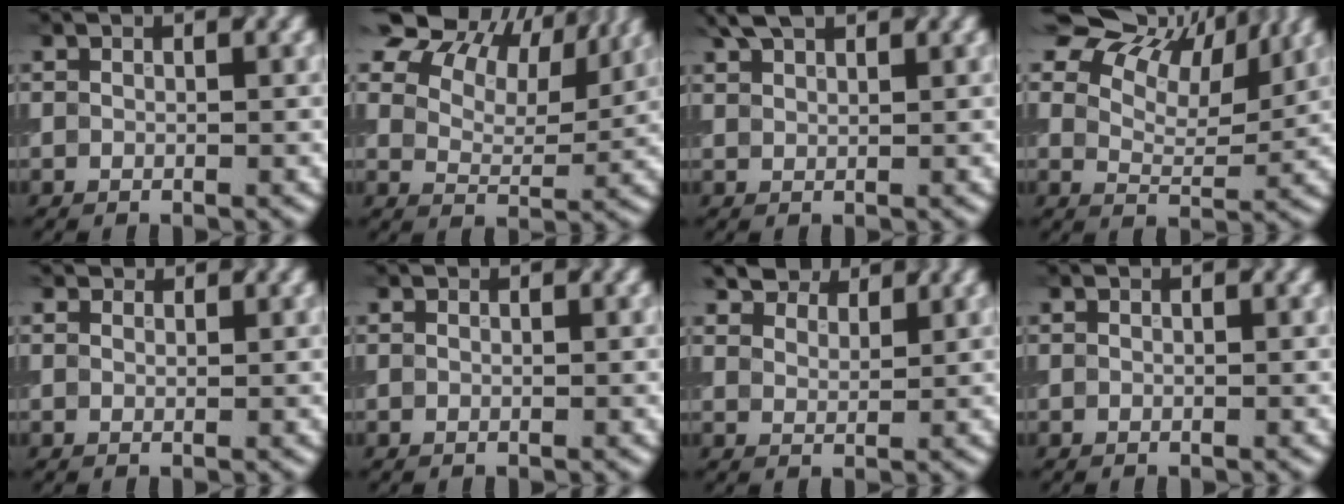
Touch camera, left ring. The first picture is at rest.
{"total": 13.0, "force": [8.4, 6.9, 7.0], "torque": [-0.130, 0.028, 0.152]}
{"total": 3.5, "force": [2.7, 1.3, 1.9], "torque": [-0.042, 0.015, 0.051]}
{"total": 12.3, "force": [8.4, 6.0, 6.6], "torque": [-0.115, 0.025, 0.143]}
{"total": 0.8, "force": [0.7, 0.3, 0.1], "torque": [-0.006, -0.003, 0.008]}
{"total": 0.0}
{"total": 5.2, "force": [4.4, 2.1, 1.8], "torque": [-0.057, -0.006, 0.088]}
{"total": 0.0}